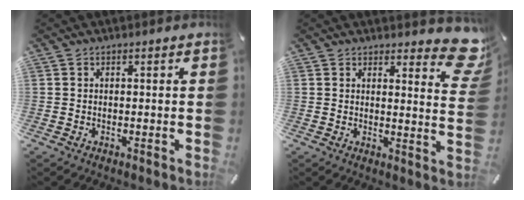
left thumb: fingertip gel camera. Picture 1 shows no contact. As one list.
[{"total": 9.3, "force": [6.6, 3.8, 5.3], "torque": [-0.047, -0.053, 0.112]}]